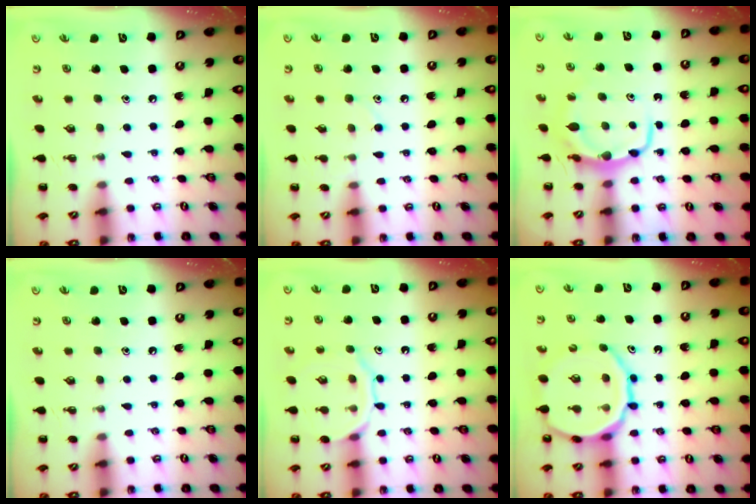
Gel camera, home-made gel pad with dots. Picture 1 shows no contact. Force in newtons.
{"total": 6.2, "press": 5.8, "slide": 2.2}
{"total": 6.6, "press": 6.5, "slide": 0.8}
{"total": 0.0}
{"total": 11.1, "press": 11.0, "slide": 0.8}
{"total": 16.6, "press": 16.4, "slide": 3.0}